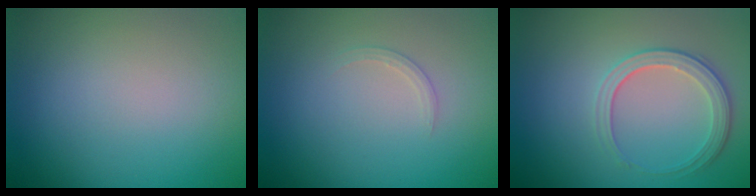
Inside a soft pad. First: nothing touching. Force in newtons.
{"total": 1.0, "press": 1.0, "slide": 0.0}
{"total": 2.7, "press": 2.5, "slide": 1.2}